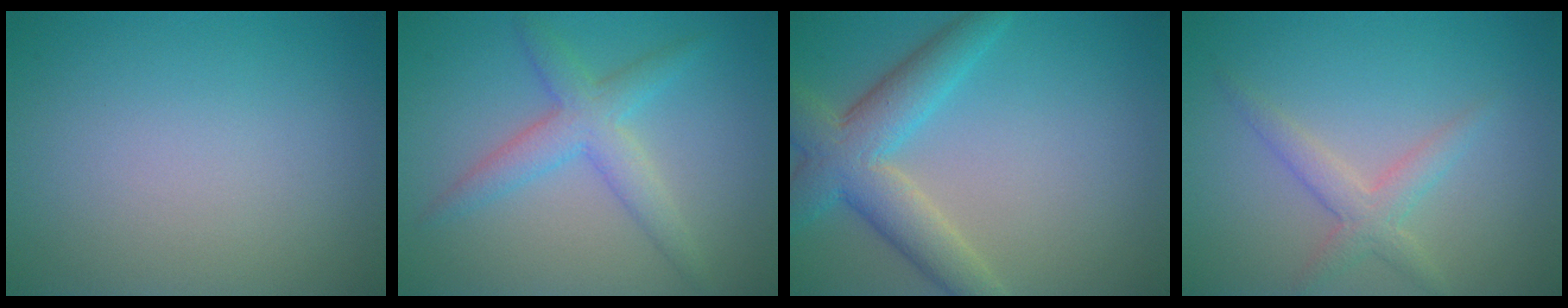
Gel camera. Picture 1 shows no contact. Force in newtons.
{"total": 3.7, "press": 3.7, "slide": 0.0}
{"total": 6.0, "press": 6.0, "slide": 0.3}
{"total": 2.5, "press": 2.5, "slide": 0.0}